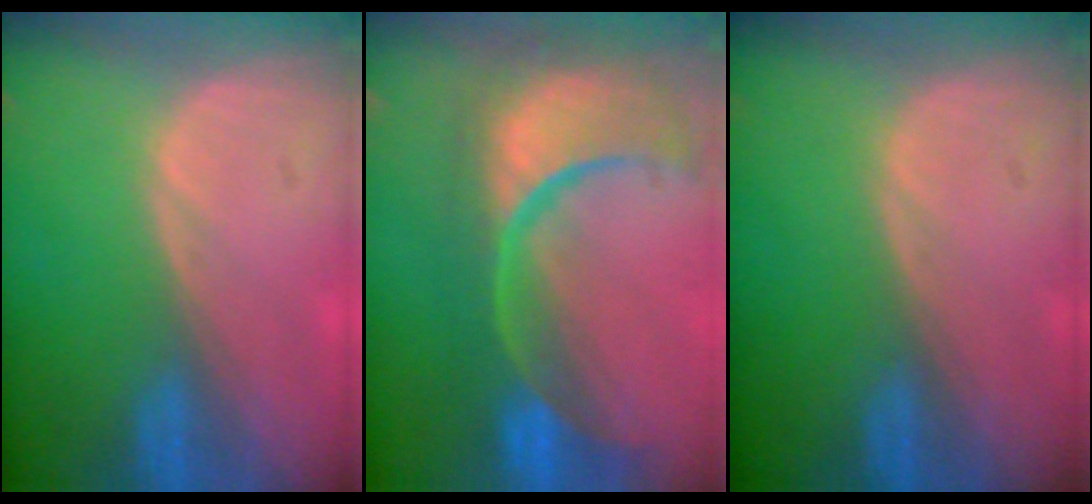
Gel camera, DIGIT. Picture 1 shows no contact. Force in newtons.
{"total": 14.0, "press": 11.2, "slide": 8.4}
{"total": 0.0}